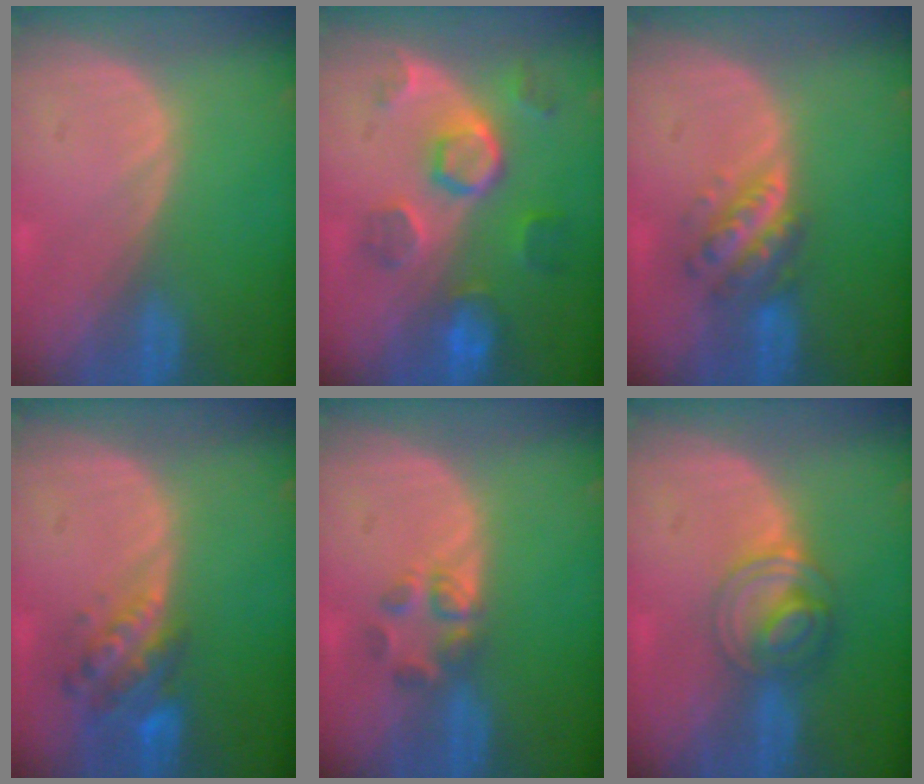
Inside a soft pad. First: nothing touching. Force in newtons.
{"total": 8.6, "press": 7.7, "slide": 4.0}
{"total": 5.8, "press": 5.3, "slide": 2.4}
{"total": 6.3, "press": 5.7, "slide": 2.5}
{"total": 3.5, "press": 3.4, "slide": 0.8}
{"total": 6.2, "press": 5.3, "slide": 3.1}